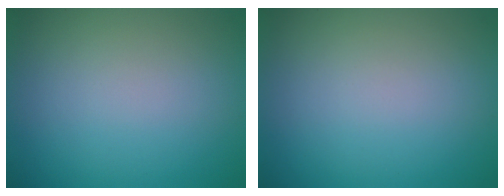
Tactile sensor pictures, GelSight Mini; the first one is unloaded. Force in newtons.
{"total": 0.0}